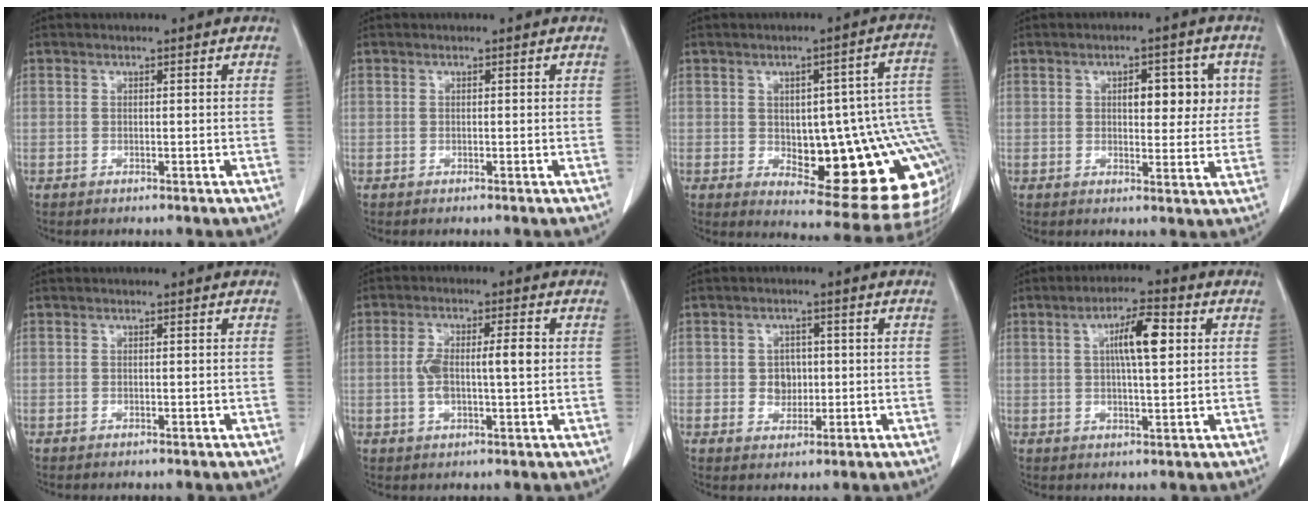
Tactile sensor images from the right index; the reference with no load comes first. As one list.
[{"total": 0.0}, {"total": 22.1, "force": [-2.1, 7.2, 20.8], "torque": [-0.178, 0.023, -0.003]}, {"total": 7.1, "force": [1.9, 3.3, 6.0], "torque": [-0.068, 0.013, 0.026]}, {"total": 0.0}, {"total": 7.1, "force": [0.2, 1.7, 6.8], "torque": [-0.133, 0.015, 0.006]}, {"total": 3.5, "force": [0.0, 3.0, 1.8], "torque": [-0.022, 0.008, 0.005]}, {"total": 7.3, "force": [1.9, 1.4, 6.9], "torque": [-0.119, 0.010, 0.032]}]